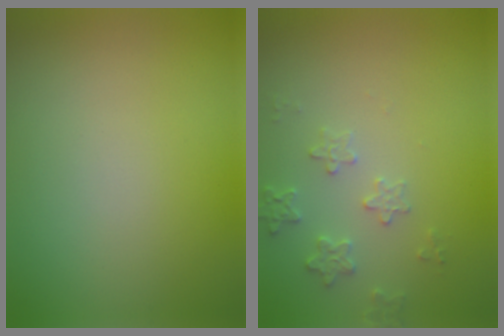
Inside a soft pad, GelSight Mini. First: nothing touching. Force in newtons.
{"total": 2.2, "press": 2.1, "slide": 0.4}